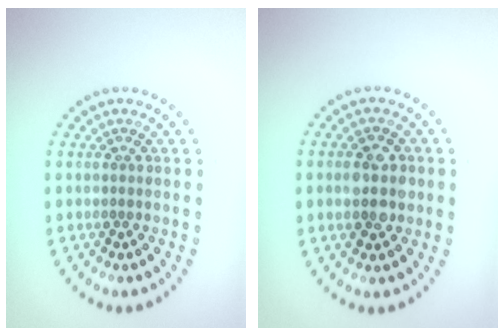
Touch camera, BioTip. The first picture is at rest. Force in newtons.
{"total": 3.9, "press": 3.9, "slide": 0.1}